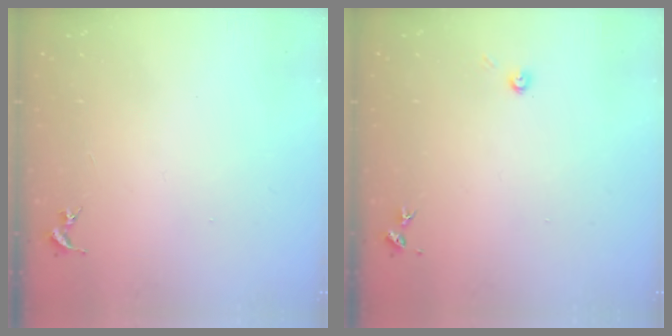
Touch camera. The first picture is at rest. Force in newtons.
{"total": 3.5, "press": 3.5, "slide": 0.2}